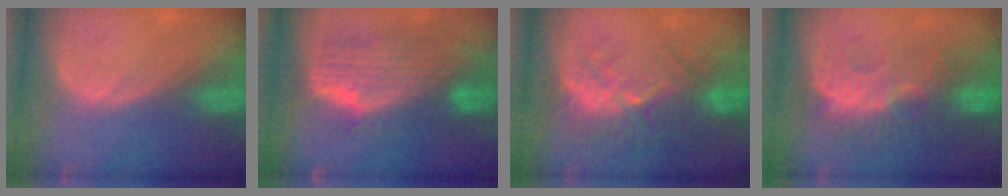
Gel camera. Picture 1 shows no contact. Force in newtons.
{"total": 10.6, "press": 9.2, "slide": 5.4}
{"total": 9.6, "press": 9.0, "slide": 3.1}
{"total": 9.1, "press": 8.9, "slide": 1.7}